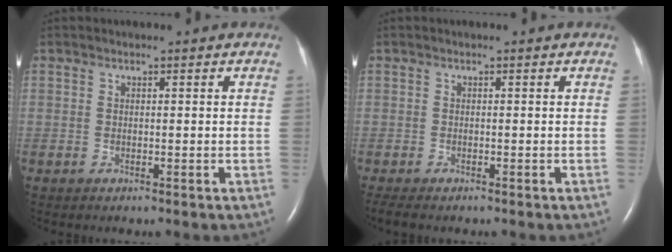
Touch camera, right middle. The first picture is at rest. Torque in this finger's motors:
{"motor_torque": [-0.11, -0.04, 0.07, 0.03]}